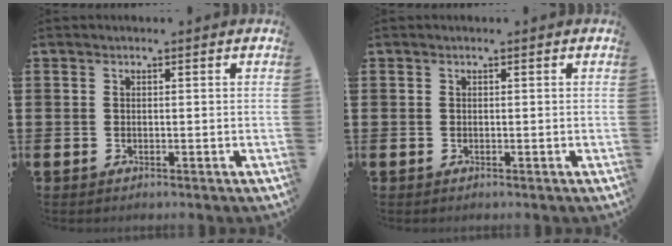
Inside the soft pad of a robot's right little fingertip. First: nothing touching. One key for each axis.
{"total": 0.0}